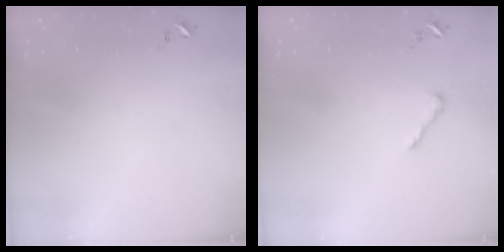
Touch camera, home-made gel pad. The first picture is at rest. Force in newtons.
{"total": 3.6, "press": 3.6, "slide": 0.4}